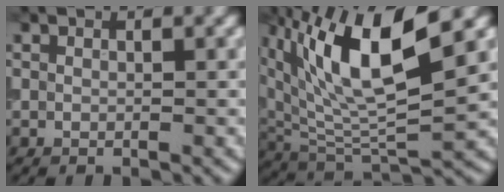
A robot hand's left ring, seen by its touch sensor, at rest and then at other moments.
{"total": 11.0, "force": [4.7, 4.0, 9.2], "torque": [-0.175, 0.005, 0.086]}